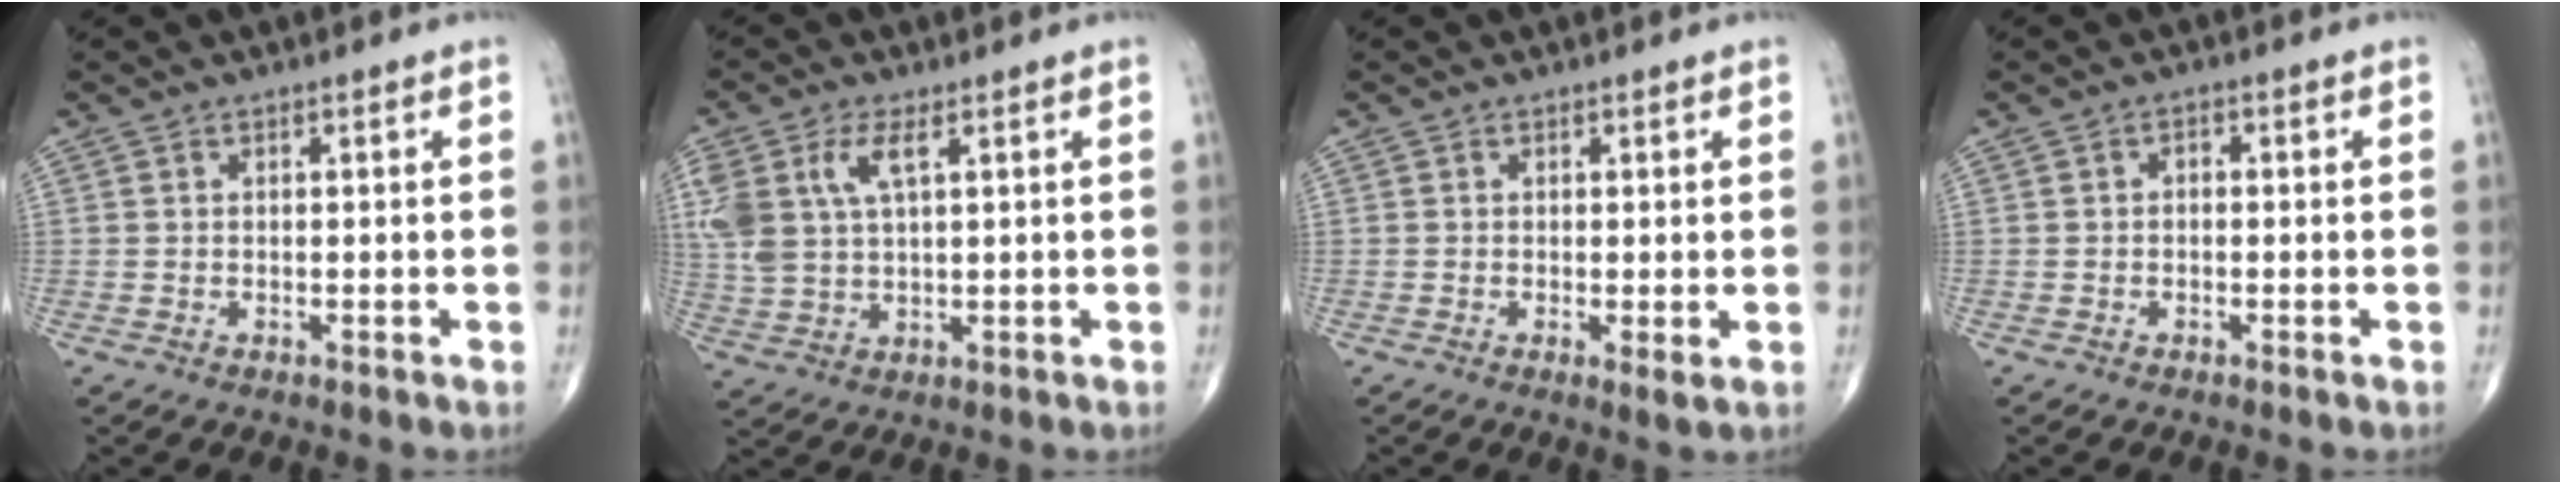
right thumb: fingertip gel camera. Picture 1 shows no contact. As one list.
[{"total": 9.1, "force": [3.4, 4.3, 7.3], "torque": [-0.171, 0.003, 0.072]}, {"total": 1.6, "force": [-0.1, 0.3, 1.6], "torque": [-0.027, -0.008, -0.004]}, {"total": 1.2, "force": [-0.1, 0.8, 0.9], "torque": [-0.007, 0.006, -0.006]}]